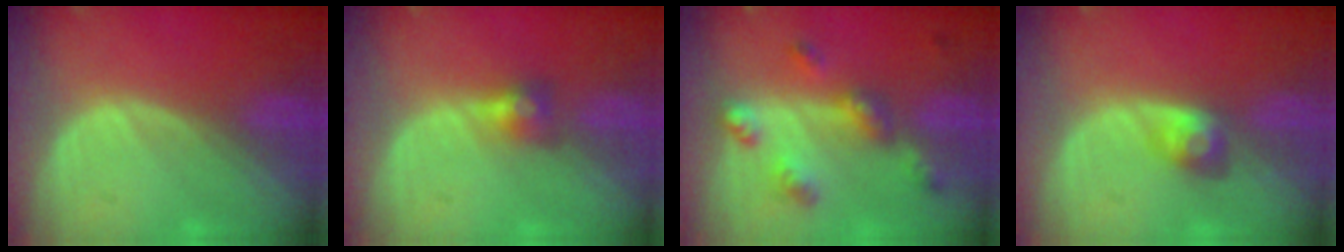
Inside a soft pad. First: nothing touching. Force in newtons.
{"total": 2.8, "press": 2.5, "slide": 1.3}
{"total": 6.8, "press": 6.0, "slide": 3.3}
{"total": 3.0, "press": 2.7, "slide": 1.3}